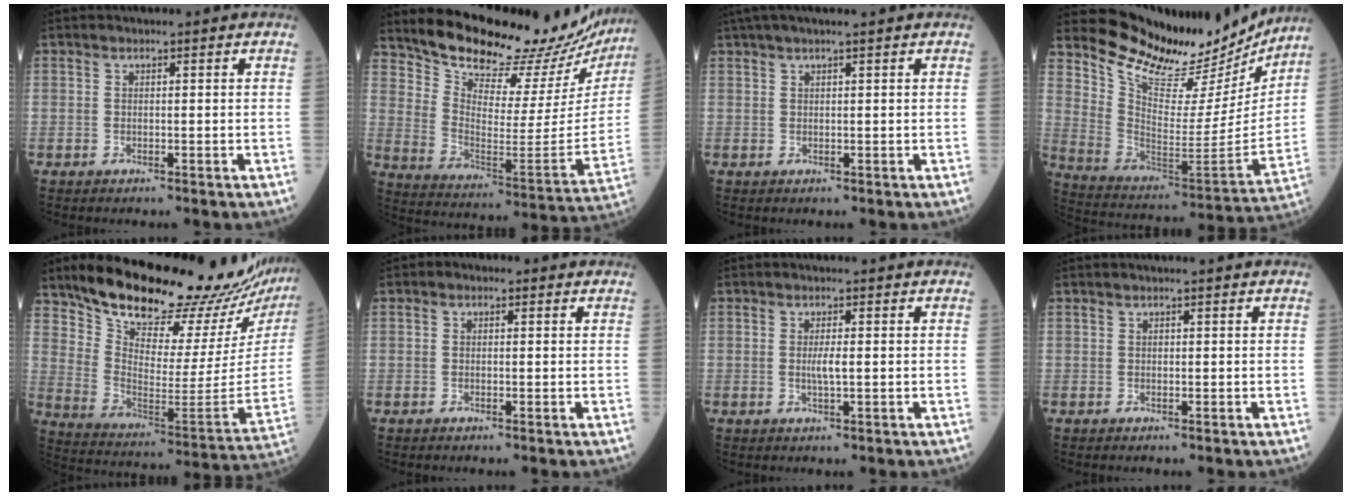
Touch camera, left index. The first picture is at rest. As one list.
[{"total": 24.4, "force": [22.8, 5.5, 6.8], "torque": [-0.110, -0.101, 0.301]}, {"total": 6.2, "force": [4.9, -0.1, 3.7], "torque": [-0.057, 0.033, 0.077]}, {"total": 22.4, "force": [20.5, 5.6, 7.1], "torque": [-0.117, -0.055, 0.302]}, {"total": 25.0, "force": [22.5, 2.4, 10.6], "torque": [-0.176, -0.114, 0.320]}, {"total": 1.1, "force": [0.1, 0.9, 0.6], "torque": [-0.010, 0.004, -0.008]}, {"total": 2.0, "force": [-0.3, 0.0, 2.0], "torque": [-0.040, -0.006, -0.006]}, {"total": 0.0}]